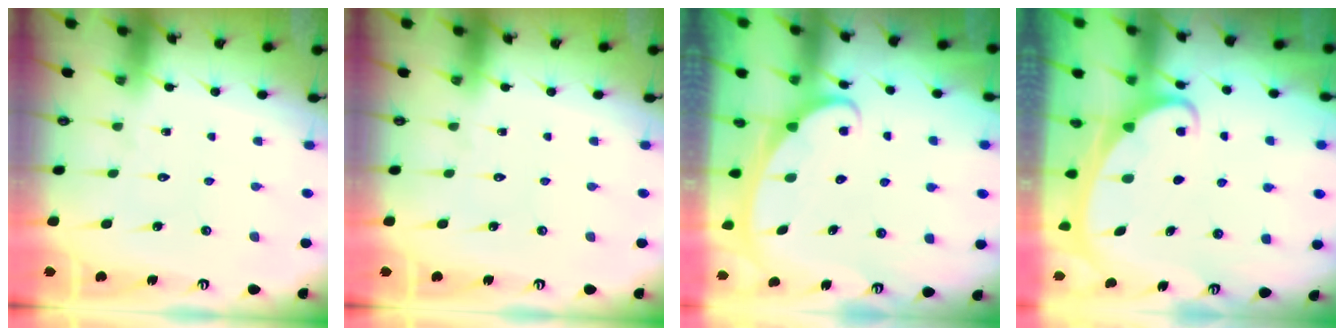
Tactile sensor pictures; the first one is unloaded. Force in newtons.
{"total": 0.0}
{"total": 2.4, "press": 2.4, "slide": 0.3}
{"total": 2.1, "press": 2.1, "slide": 0.2}